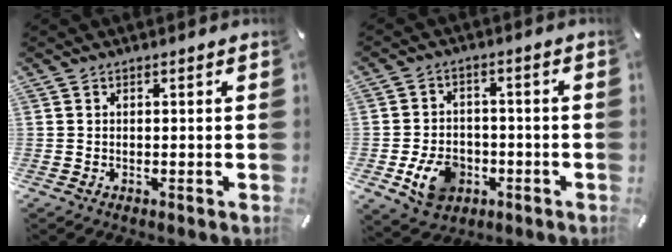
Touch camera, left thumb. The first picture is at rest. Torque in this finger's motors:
{"motor_torque": [0.22, 0.29, 0.16, 0.12, 0.23]}